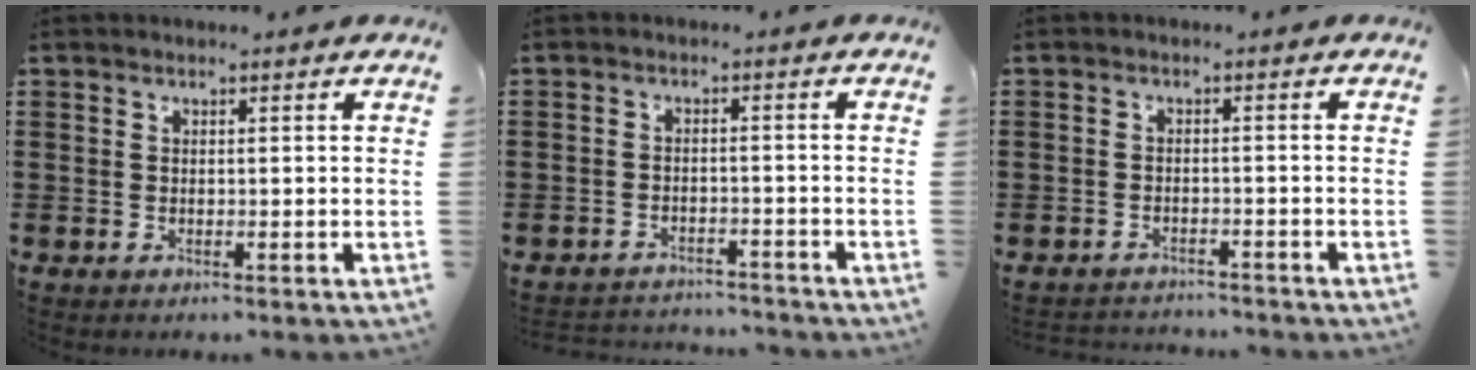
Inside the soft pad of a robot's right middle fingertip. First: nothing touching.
{"total": 2.8, "force": [-2.7, 0.4, -0.2], "torque": [-0.004, 0.000, -0.061]}
{"total": 2.1, "force": [-2.0, 0.3, -0.2], "torque": [-0.003, 0.002, -0.047]}